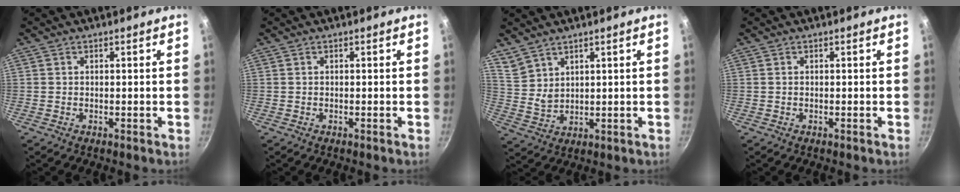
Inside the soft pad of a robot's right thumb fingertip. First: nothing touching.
{"total": 0.0}
{"total": 5.2, "force": [4.3, 2.5, 1.7], "torque": [-0.023, -0.022, 0.098]}
{"total": 0.0}